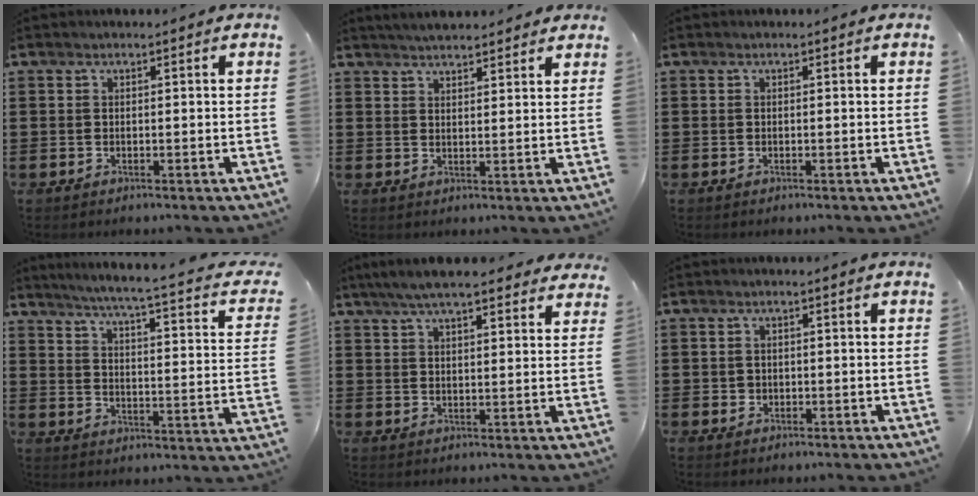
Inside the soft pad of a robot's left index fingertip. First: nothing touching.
{"total": 3.2, "force": [3.1, 0.2, 0.5], "torque": [-0.017, -0.004, 0.059]}
{"total": 0.0}
{"total": 4.6, "force": [3.3, -0.9, 3.0], "torque": [-0.077, -0.038, 0.044]}
{"total": 6.3, "force": [5.5, 0.9, 3.0], "torque": [-0.071, -0.010, 0.102]}
{"total": 0.8, "force": [0.1, 0.8, 0.3], "torque": [-0.008, 0.006, 0.001]}